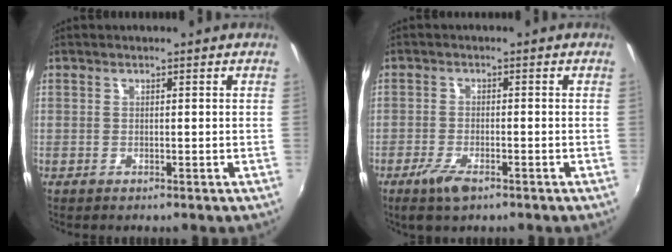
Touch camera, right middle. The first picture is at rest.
{"total": 4.7, "force": [-3.0, 1.6, 3.2], "torque": [-0.079, -0.011, -0.059]}